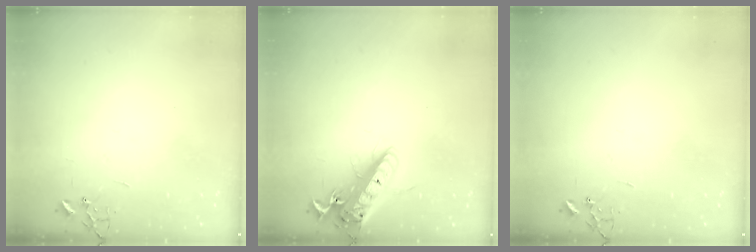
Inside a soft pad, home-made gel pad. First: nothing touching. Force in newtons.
{"total": 16.4, "press": 16.0, "slide": 3.4}
{"total": 0.0}